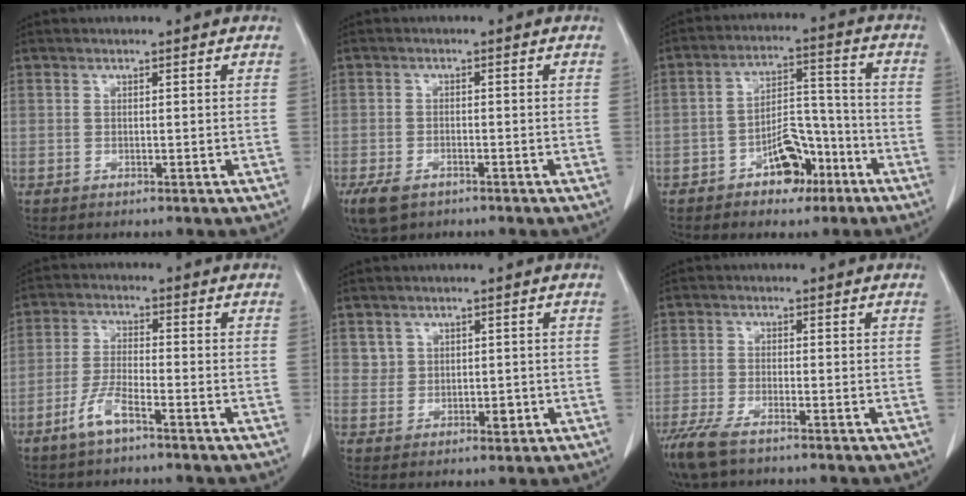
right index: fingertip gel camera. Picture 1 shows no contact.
{"total": 5.5, "force": [-3.5, 3.0, 3.1], "torque": [-0.061, -0.008, -0.055]}
{"total": 8.8, "force": [-4.9, 4.7, 5.5], "torque": [-0.092, 0.028, -0.073]}
{"total": 5.1, "force": [-3.2, 0.8, 3.8], "torque": [-0.084, -0.002, -0.064]}
{"total": 3.0, "force": [0.8, 2.8, 1.0], "torque": [-0.008, -0.002, 0.019]}
{"total": 6.4, "force": [-4.6, 1.5, 4.1], "torque": [-0.083, -0.016, -0.083]}